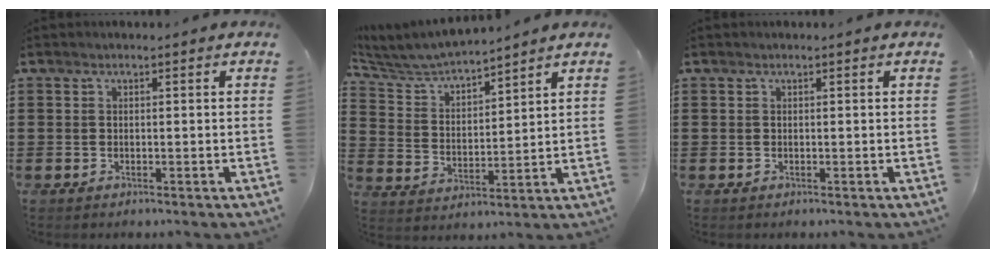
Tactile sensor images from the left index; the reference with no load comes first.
{"total": 5.3, "force": [5.2, 0.3, 1.0], "torque": [-0.048, -0.037, 0.086]}
{"total": 0.0}